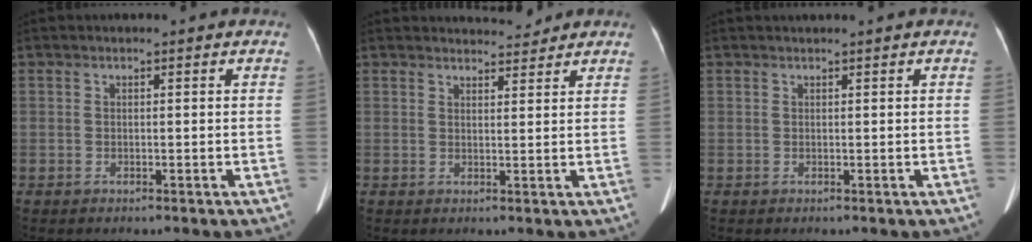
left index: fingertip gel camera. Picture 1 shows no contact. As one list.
[{"total": 4.0, "force": [3.9, 0.8, 0.4], "torque": [-0.008, 0.003, 0.051]}, {"total": 1.3, "force": [1.2, -0.3, 0.5], "torque": [-0.006, 0.015, 0.024]}]